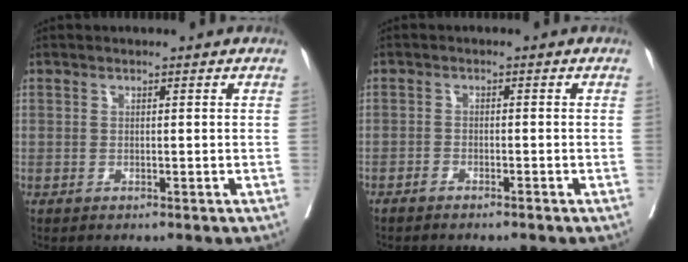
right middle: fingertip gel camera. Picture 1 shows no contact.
{"total": 1.8, "force": [-1.6, 0.2, 0.9], "torque": [-0.014, -0.001, -0.026]}